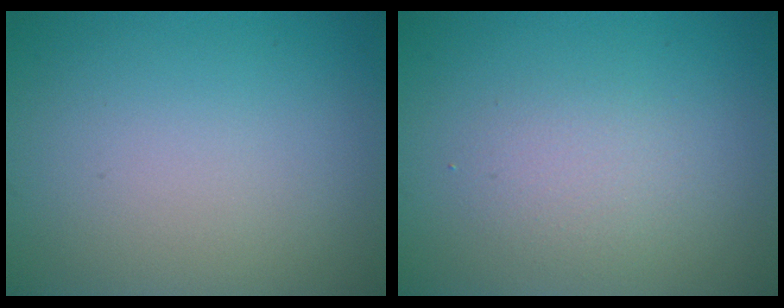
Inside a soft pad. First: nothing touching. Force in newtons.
{"total": 1.8, "press": 1.8, "slide": 0.0}